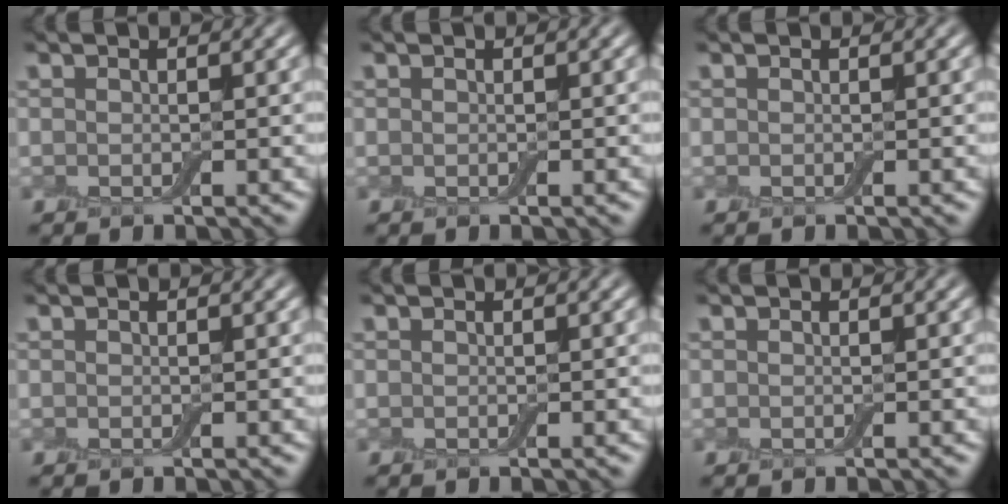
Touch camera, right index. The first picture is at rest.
{"total": 0.0}
{"total": 0.0}
{"total": 0.0}
{"total": 0.0}
{"total": 0.0}